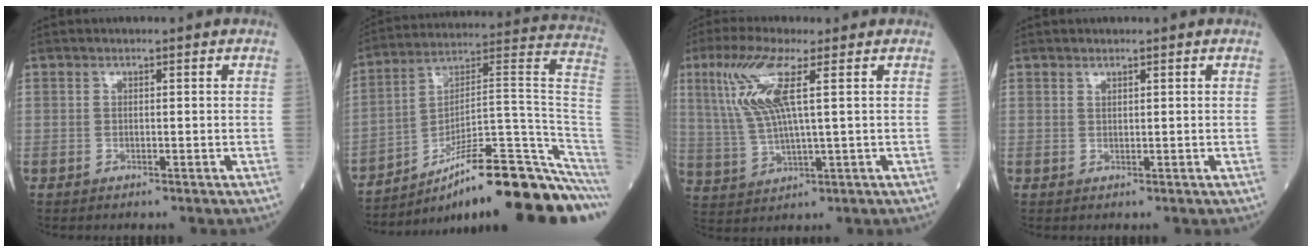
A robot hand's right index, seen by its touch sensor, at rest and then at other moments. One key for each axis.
{"total": 22.6, "fx": -15.5, "fy": 1.3, "fz": 16.4, "tx": -0.143, "ty": 0.058, "tz": -0.238}
{"total": 9.8, "fx": 3.5, "fy": 1.0, "fz": 9.1, "tx": -0.214, "ty": 0.005, "tz": 0.071}
{"total": 0.5, "fx": 0.5, "fy": 0.1, "fz": 0.2, "tx": -0.006, "ty": -0.005, "tz": 0.009}